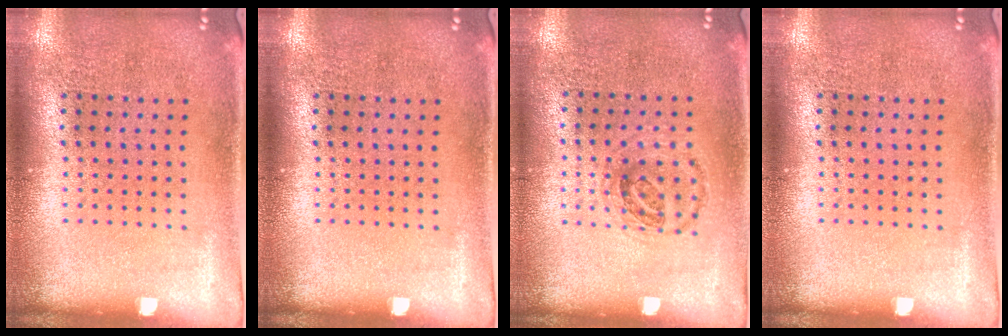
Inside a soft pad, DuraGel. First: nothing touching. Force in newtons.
{"total": 0.0}
{"total": 0.9, "press": 0.9, "slide": 0.3}
{"total": 0.0}